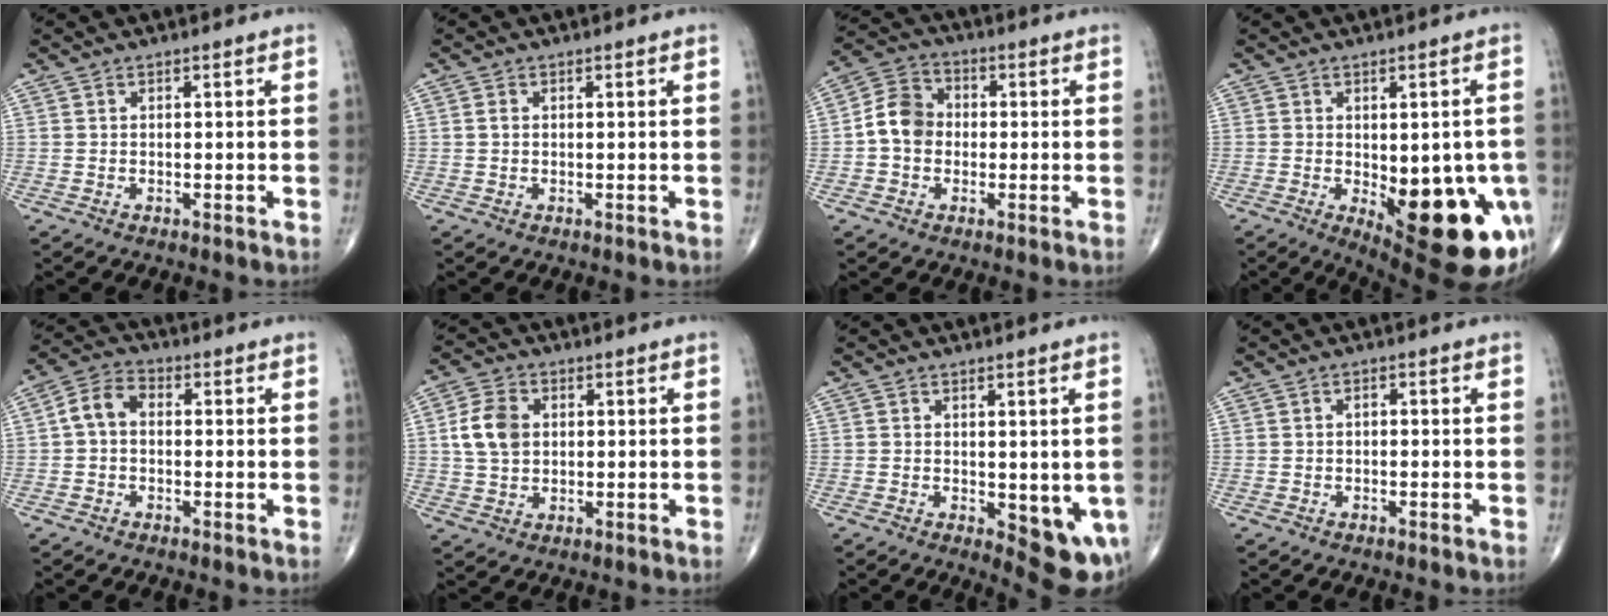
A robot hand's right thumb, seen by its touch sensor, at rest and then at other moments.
{"total": 1.0, "force": [0.1, 0.7, 0.6], "torque": [-0.012, 0.000, 0.003]}
{"total": 7.7, "force": [-0.6, 6.4, 4.3], "torque": [-0.064, 0.027, -0.025]}
{"total": 19.1, "force": [-5.5, 7.7, 16.6], "torque": [-0.145, -0.006, -0.045]}
{"total": 5.9, "force": [0.1, 4.2, 4.1], "torque": [-0.070, 0.021, -0.009]}
{"total": 7.5, "force": [1.2, 5.4, 5.0], "torque": [-0.089, 0.003, 0.021]}
{"total": 8.4, "force": [-1.8, 3.5, 7.5], "torque": [-0.068, -0.015, -0.012]}
{"total": 0.7, "force": [-0.1, 0.5, 0.4], "torque": [-0.001, 0.003, -0.006]}